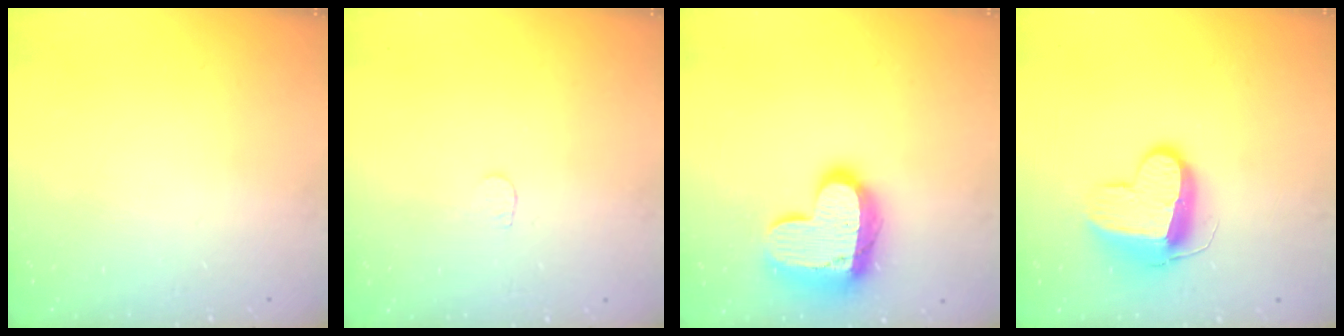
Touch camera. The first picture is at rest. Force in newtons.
{"total": 3.2, "press": 3.2, "slide": 0.3}
{"total": 19.0, "press": 19.0, "slide": 1.5}
{"total": 11.3, "press": 11.3, "slide": 1.1}